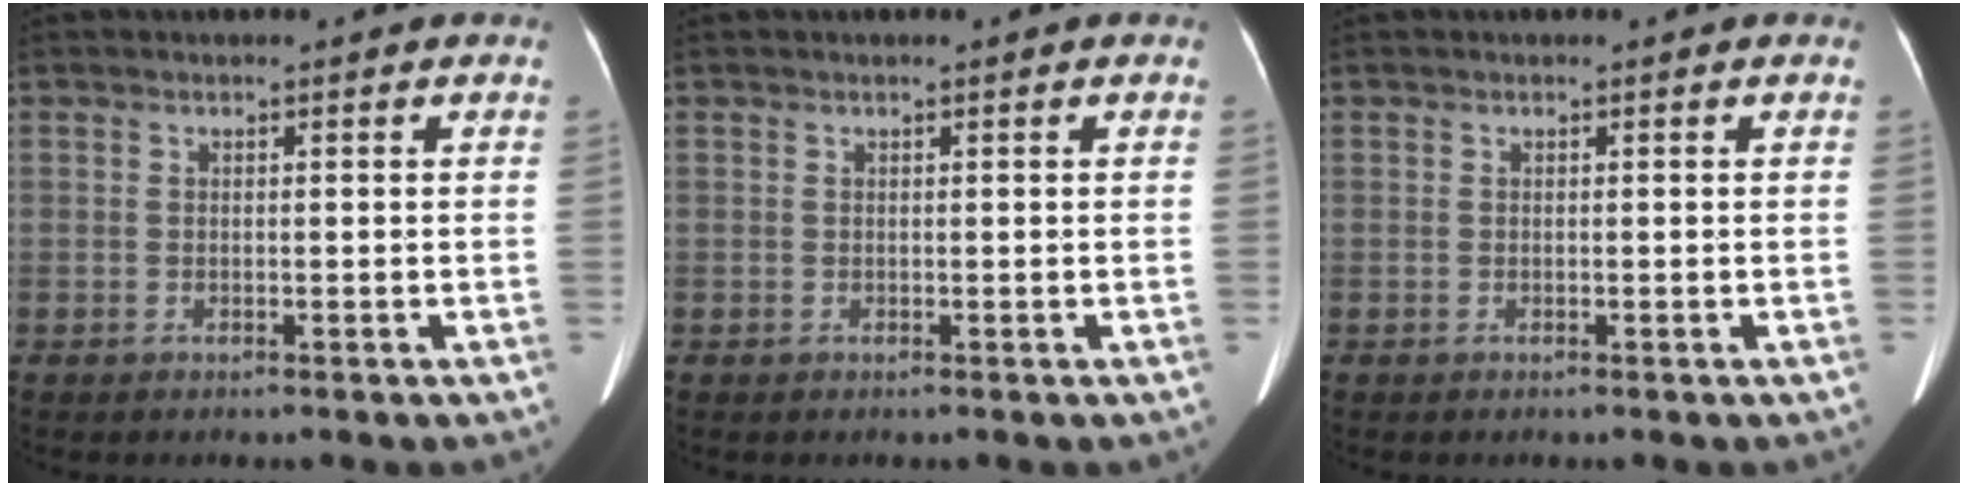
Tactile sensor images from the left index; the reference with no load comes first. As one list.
[{"total": 0.0}, {"total": 0.0}]